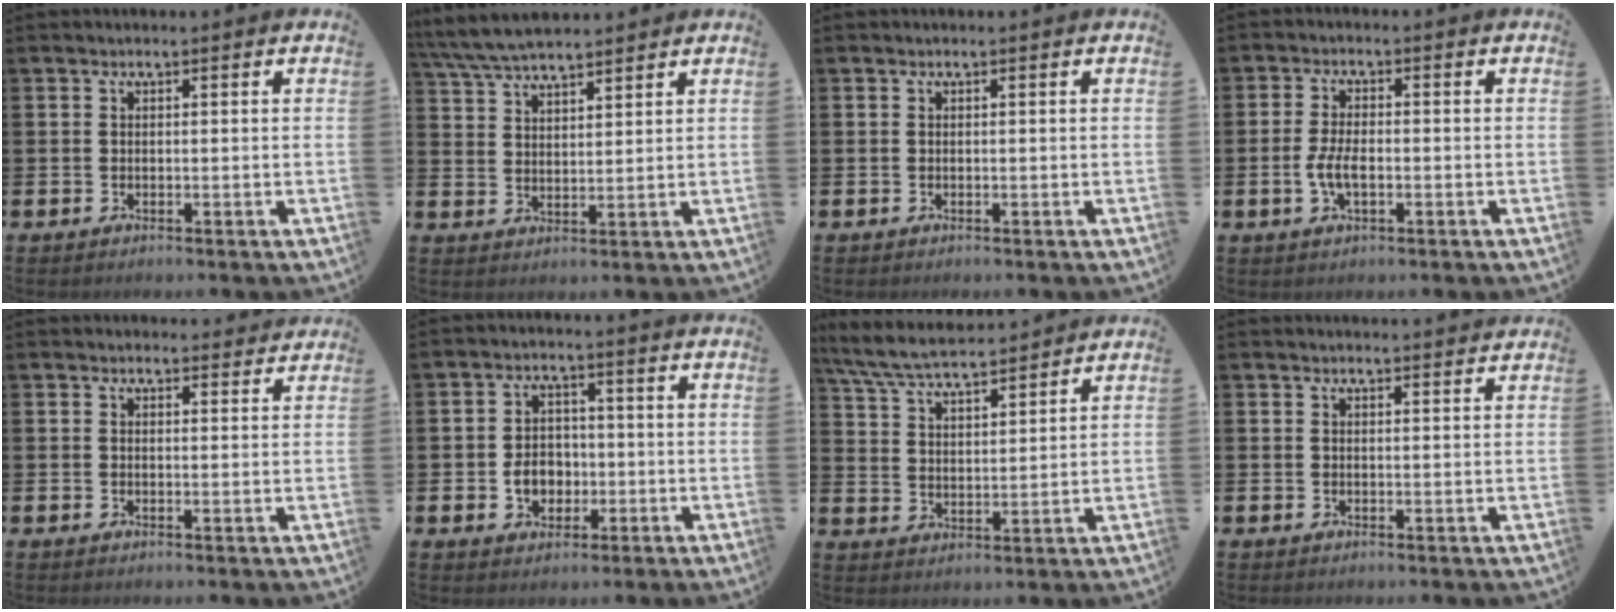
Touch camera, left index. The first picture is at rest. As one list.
[{"total": 5.7, "force": [5.5, 0.9, 1.4], "torque": [-0.050, -0.017, 0.101]}, {"total": 0.0}, {"total": 3.8, "force": [-0.8, 1.7, 3.3], "torque": [-0.059, 0.000, -0.017]}, {"total": 1.5, "force": [1.4, 0.4, 0.0], "torque": [0.008, -0.004, 0.024]}, {"total": 4.5, "force": [-1.0, 3.6, 2.5], "torque": [-0.030, -0.001, -0.027]}, {"total": 6.9, "force": [6.6, 0.8, 2.0], "torque": [-0.065, -0.032, 0.119]}, {"total": 1.2, "force": [1.2, 0.0, 0.1], "torque": [0.006, -0.007, 0.020]}]